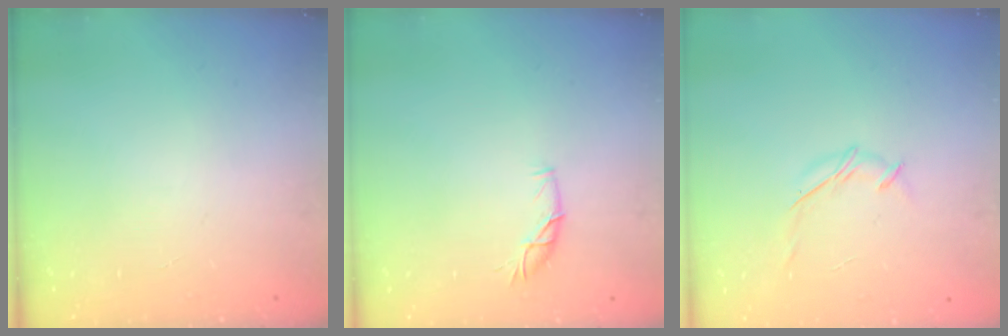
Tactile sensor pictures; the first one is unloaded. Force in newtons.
{"total": 6.1, "press": 6.1, "slide": 0.6}
{"total": 4.7, "press": 4.5, "slide": 1.1}